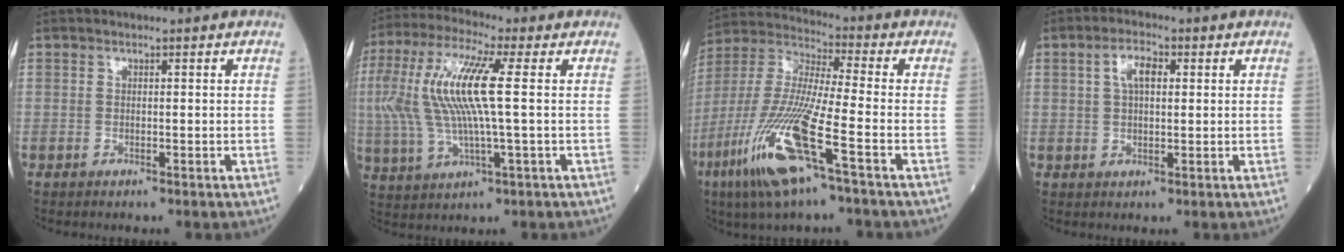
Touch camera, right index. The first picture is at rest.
{"total": 15.4, "force": [1.9, 2.3, 15.1], "torque": [-0.339, 0.019, 0.033]}
{"total": 16.9, "force": [-7.7, 1.1, 15.0], "torque": [-0.336, -0.032, -0.153]}
{"total": 4.3, "force": [1.3, 1.9, 3.7], "torque": [-0.071, 0.013, 0.024]}